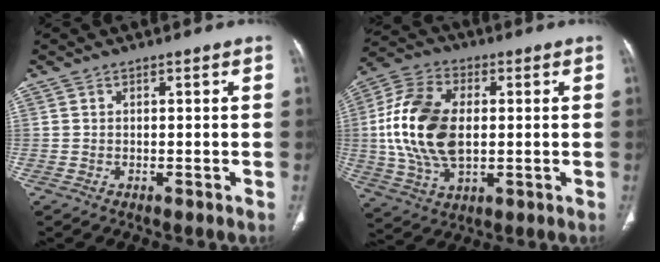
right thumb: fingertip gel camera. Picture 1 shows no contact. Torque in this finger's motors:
{"motor_torque": [2.28, 2.10, 1.27, -1.23, 0.53]}